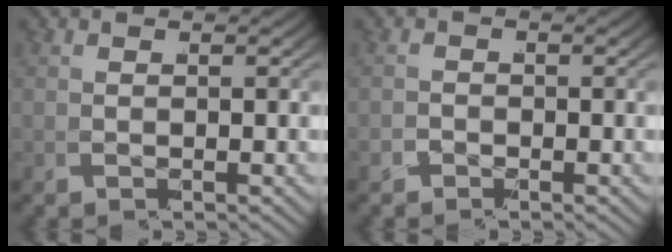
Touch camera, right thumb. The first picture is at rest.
{"total": 0.8, "force": [-0.7, 0.4, -0.1], "torque": [0.004, -0.004, -0.013]}